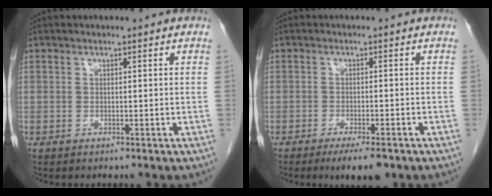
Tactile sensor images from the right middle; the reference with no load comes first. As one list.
[{"total": 5.2, "force": [-3.6, 1.1, 3.6], "torque": [-0.048, -0.008, -0.051]}]